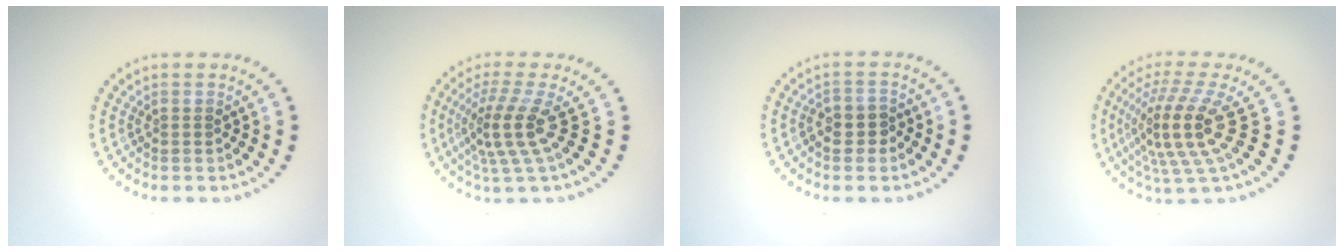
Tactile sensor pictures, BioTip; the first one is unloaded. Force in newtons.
{"total": 4.0, "press": 2.7, "slide": 2.9}
{"total": 2.3, "press": 2.2, "slide": 0.7}
{"total": 5.5, "press": 4.0, "slide": 3.7}